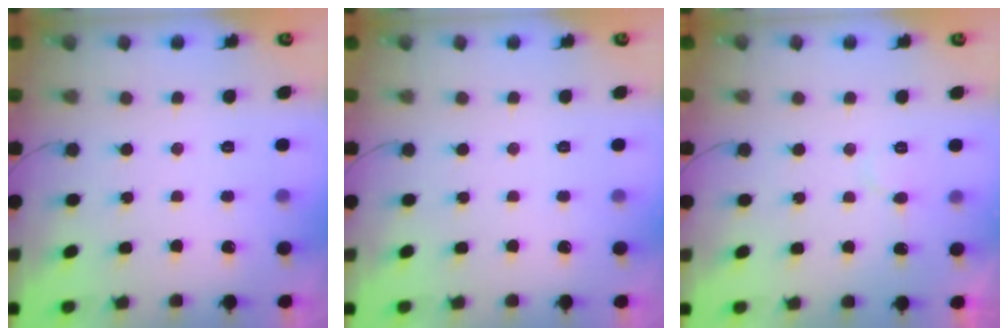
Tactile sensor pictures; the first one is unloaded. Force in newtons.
{"total": 0.0}
{"total": 3.3, "press": 3.3, "slide": 0.3}